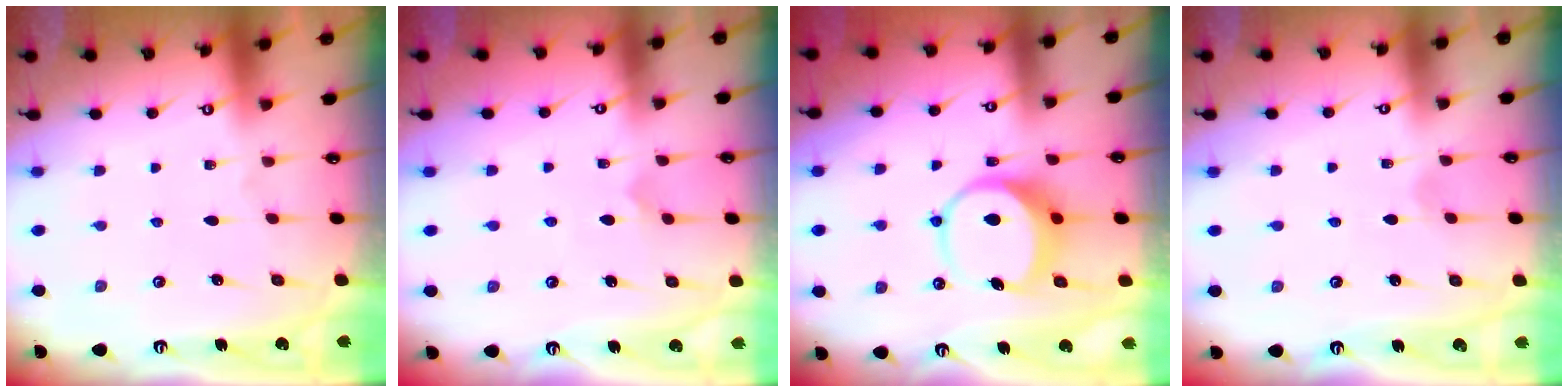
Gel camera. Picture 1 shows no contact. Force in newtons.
{"total": 5.1, "press": 5.1, "slide": 0.3}
{"total": 7.8, "press": 7.7, "slide": 1.1}
{"total": 1.2, "press": 1.2, "slide": 0.1}